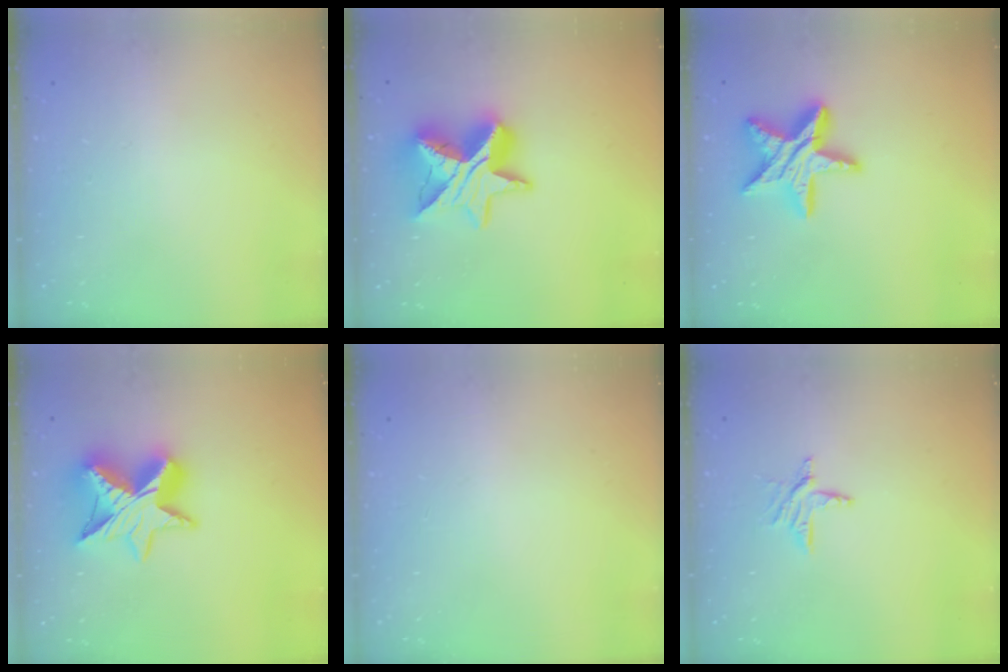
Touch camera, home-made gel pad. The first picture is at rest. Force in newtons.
{"total": 16.2, "press": 16.2, "slide": 1.0}
{"total": 17.0, "press": 17.0, "slide": 1.3}
{"total": 13.9, "press": 13.8, "slide": 1.0}
{"total": 0.0}
{"total": 6.6, "press": 6.6, "slide": 0.6}